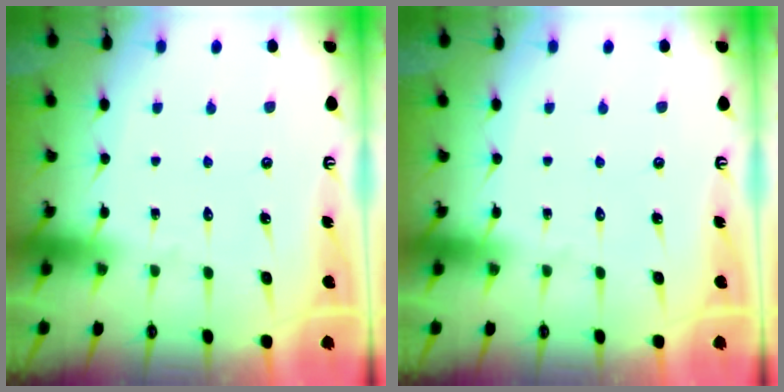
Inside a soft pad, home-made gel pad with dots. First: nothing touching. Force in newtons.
{"total": 0.0}